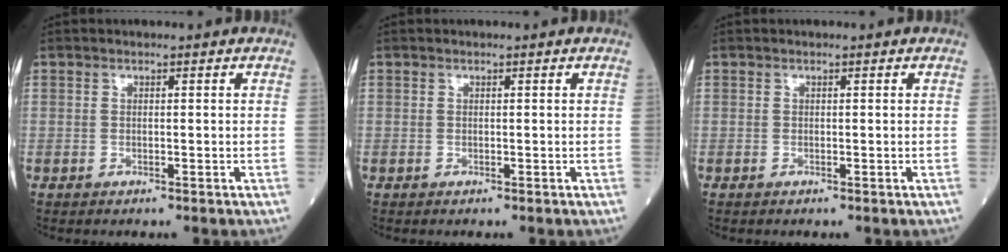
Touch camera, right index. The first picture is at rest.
{"total": 0.0}
{"total": 0.0}